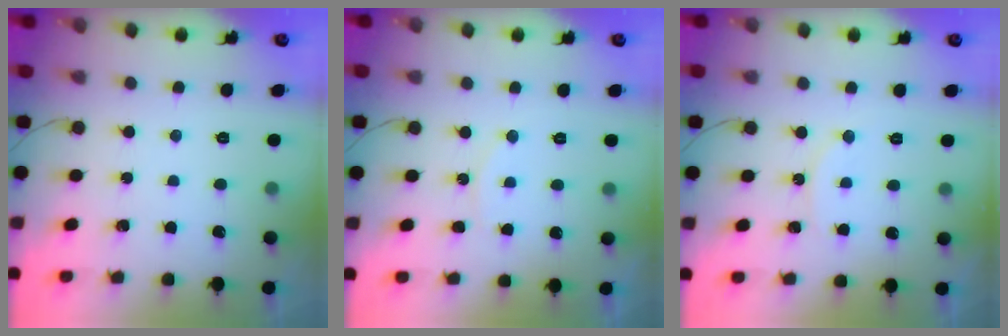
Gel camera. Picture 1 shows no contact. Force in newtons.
{"total": 5.7, "press": 5.7, "slide": 0.5}
{"total": 6.1, "press": 6.1, "slide": 0.8}